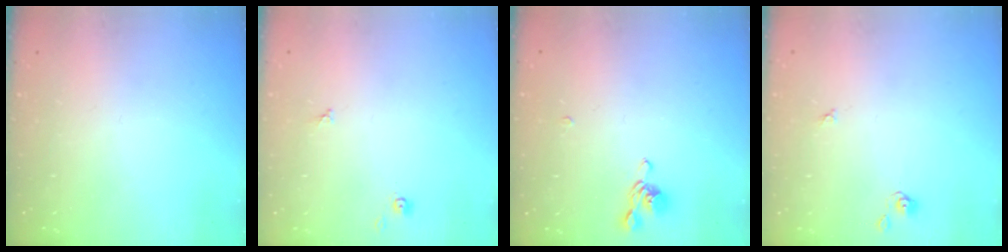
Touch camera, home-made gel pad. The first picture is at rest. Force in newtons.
{"total": 2.2, "press": 2.1, "slide": 0.3}
{"total": 3.6, "press": 3.6, "slide": 0.3}
{"total": 2.9, "press": 2.9, "slide": 0.4}